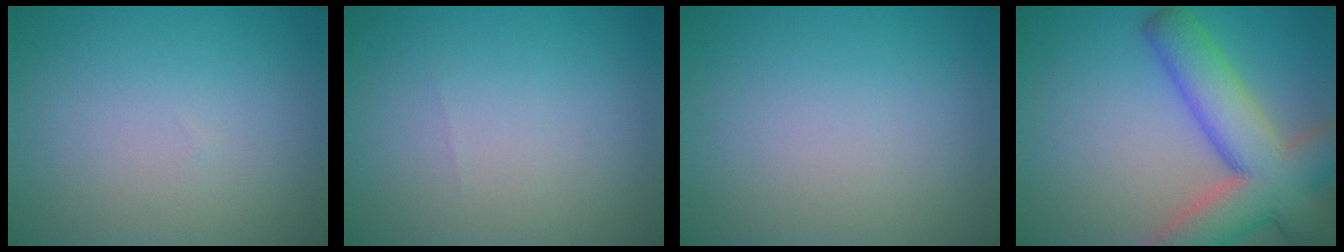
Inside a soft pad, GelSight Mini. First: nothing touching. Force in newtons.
{"total": 0.0}
{"total": 0.0}
{"total": 10.0, "press": 10.0, "slide": 0.9}